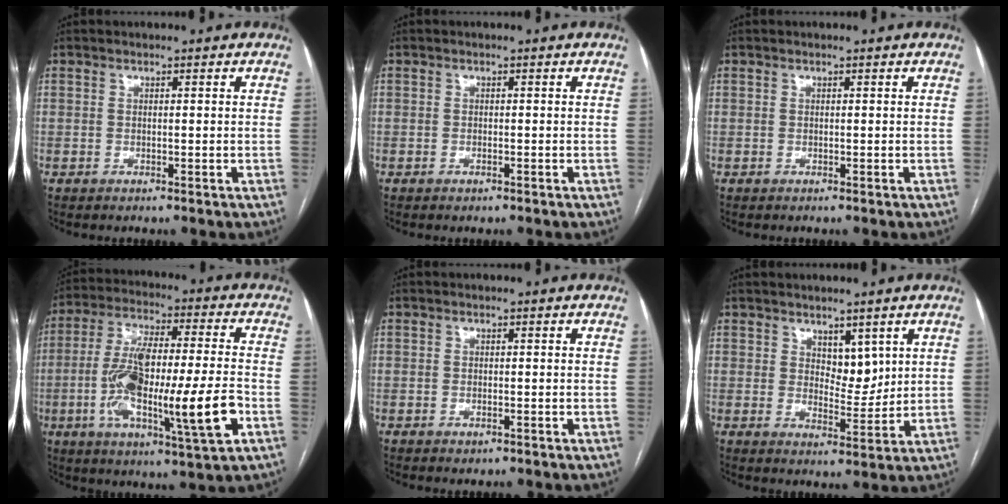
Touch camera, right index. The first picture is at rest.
{"total": 0.5, "force": [-0.4, 0.2, 0.3], "torque": [-0.007, -0.001, -0.003]}
{"total": 0.0}
{"total": 19.5, "force": [-4.8, 2.4, 18.7], "torque": [-0.327, -0.007, -0.079]}
{"total": 0.8, "force": [-0.5, 0.4, 0.5], "torque": [-0.008, -0.002, -0.002]}
{"total": 4.5, "force": [2.3, 2.3, 3.0], "torque": [-0.045, -0.007, 0.045]}